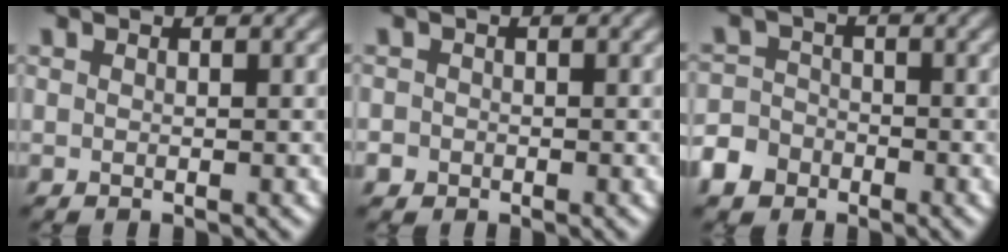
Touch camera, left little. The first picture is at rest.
{"total": 1.1, "force": [-0.5, 0.9, 0.2], "torque": [0.003, -0.002, -0.010]}
{"total": 4.1, "force": [-2.7, 2.9, 1.1], "torque": [-0.016, -0.005, -0.056]}